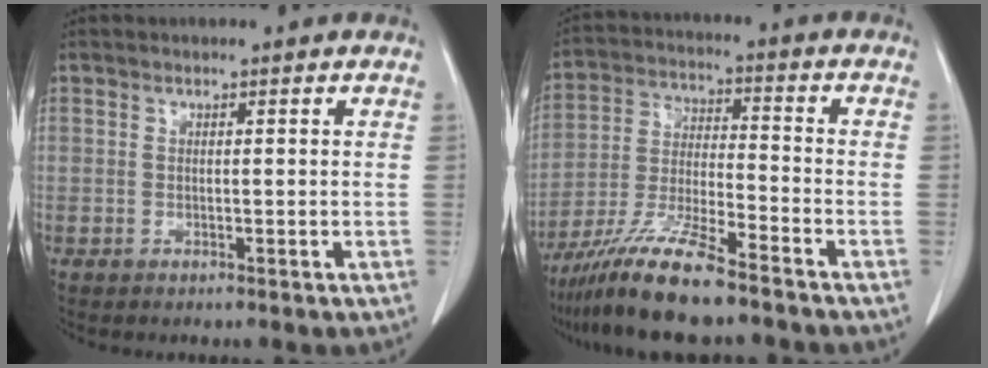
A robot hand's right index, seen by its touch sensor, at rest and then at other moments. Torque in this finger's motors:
{"motor_torque": [1.06, -1.04, 0.51, 0.21]}